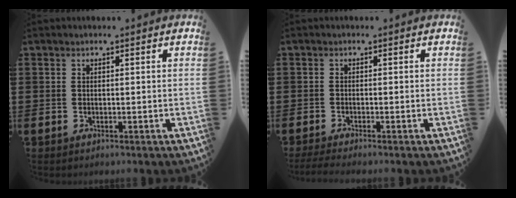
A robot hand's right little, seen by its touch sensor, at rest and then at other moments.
{"total": 0.9, "force": [-0.5, 0.1, 0.8], "torque": [-0.013, 0.000, -0.008]}